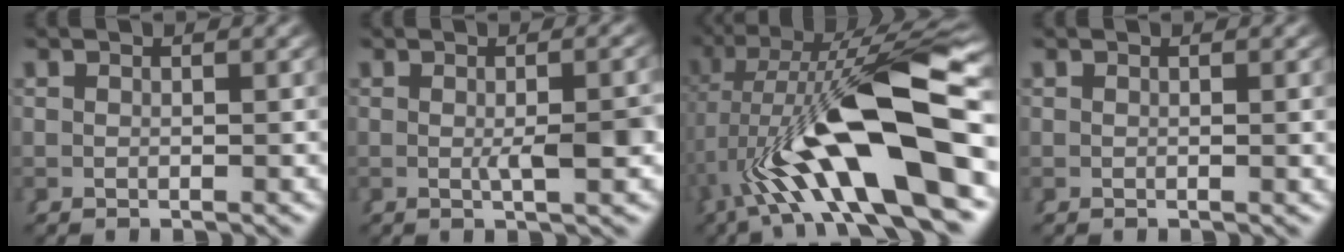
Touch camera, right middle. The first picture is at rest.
{"total": 3.4, "force": [-0.7, 0.4, 3.3], "torque": [-0.052, -0.006, -0.007]}
{"total": 13.4, "force": [-0.5, 4.3, 12.6], "torque": [-0.232, 0.001, 0.001]}
{"total": 0.0}